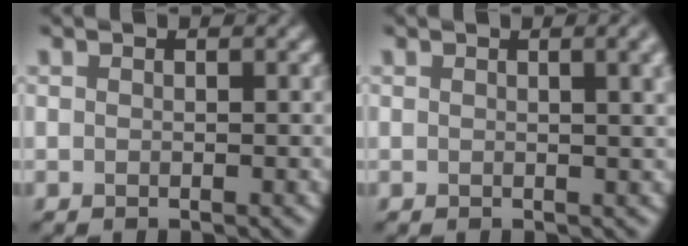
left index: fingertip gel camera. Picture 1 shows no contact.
{"total": 4.1, "force": [1.3, 1.7, 3.5], "torque": [-0.024, 0.011, 0.012]}